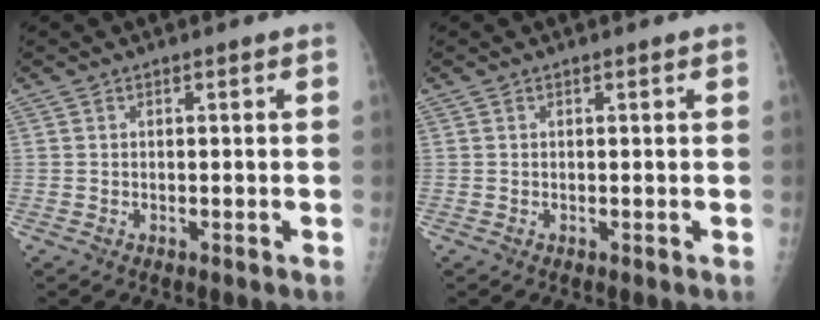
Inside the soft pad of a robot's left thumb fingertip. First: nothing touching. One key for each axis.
{"total": 0.0}